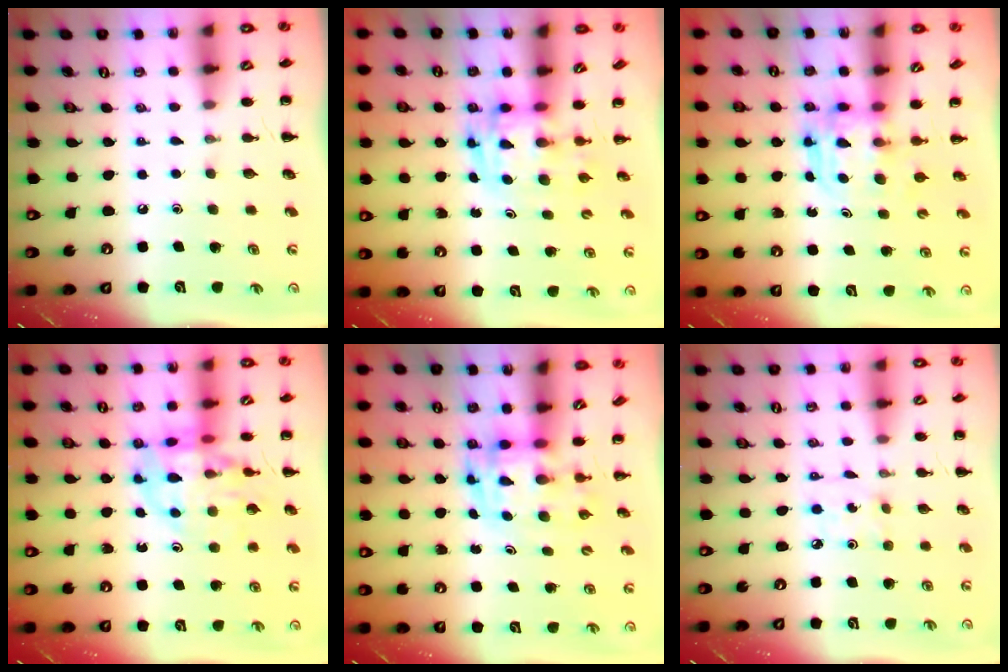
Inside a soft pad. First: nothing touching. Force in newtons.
{"total": 2.9, "press": 2.9, "slide": 0.5}
{"total": 3.8, "press": 3.8, "slide": 0.3}
{"total": 12.5, "press": 12.4, "slide": 2.1}
{"total": 3.6, "press": 3.6, "slide": 0.7}
{"total": 2.5, "press": 2.4, "slide": 0.8}